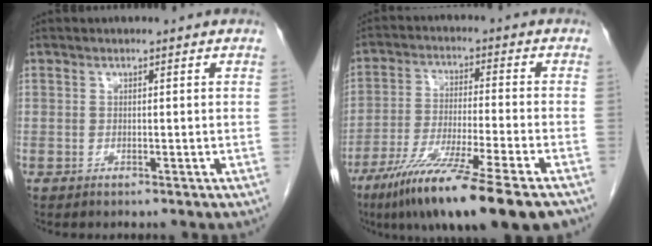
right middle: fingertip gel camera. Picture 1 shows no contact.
{"total": 17.1, "force": [-11.7, 0.0, 12.5], "torque": [-0.204, -0.055, -0.197]}